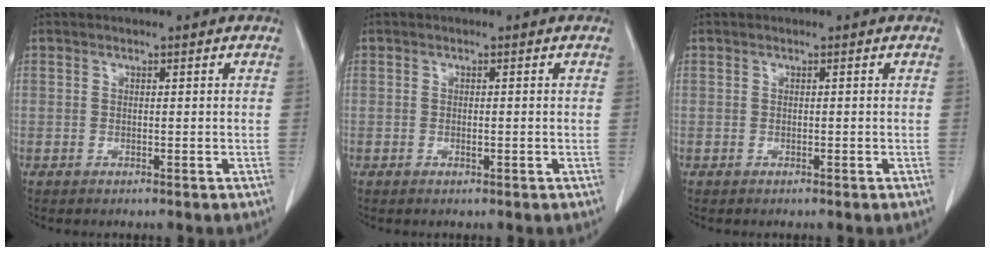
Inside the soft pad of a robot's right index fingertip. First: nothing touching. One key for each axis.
{"total": 0.6, "fx": -0.1, "fy": 0.2, "fz": 0.6, "tx": -0.013, "ty": -0.002, "tz": 0.000}
{"total": 0.0}